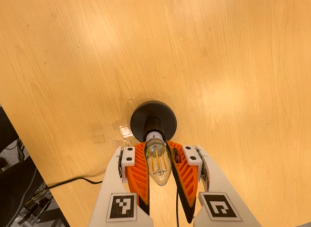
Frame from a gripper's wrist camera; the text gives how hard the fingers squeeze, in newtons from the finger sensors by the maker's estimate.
{"total": 19.8, "left": 18.1, "right": 21.6}